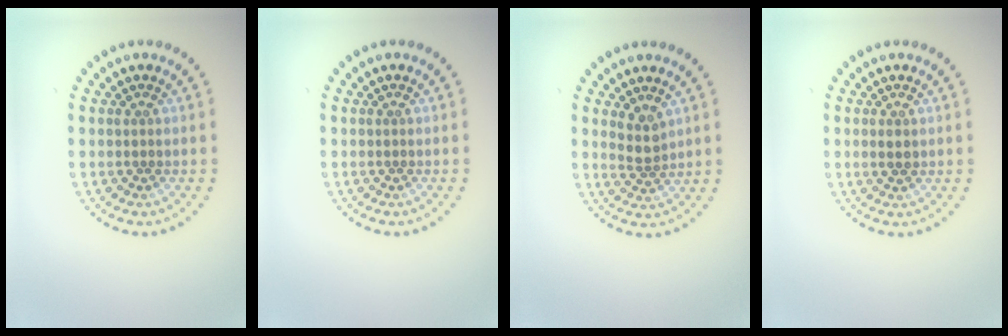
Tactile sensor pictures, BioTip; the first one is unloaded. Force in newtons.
{"total": 0.0}
{"total": 2.0, "press": 1.6, "slide": 1.2}
{"total": 1.1, "press": 1.1, "slide": 0.2}